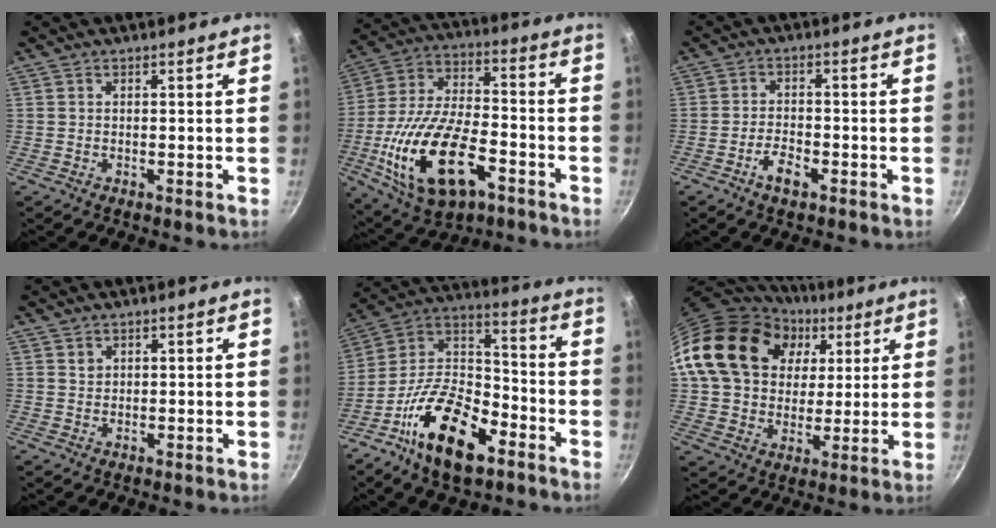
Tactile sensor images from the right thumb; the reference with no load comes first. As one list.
[{"total": 22.3, "force": [-8.1, 11.2, 17.5], "torque": [-0.332, 0.025, -0.143]}, {"total": 4.1, "force": [-2.5, 1.8, 2.8], "torque": [-0.047, 0.017, -0.046]}, {"total": 1.1, "force": [0.6, 0.9, 0.3], "torque": [-0.004, 0.000, 0.010]}, {"total": 20.4, "force": [-10.6, 10.0, 14.3], "torque": [-0.234, 0.065, -0.210]}, {"total": 22.7, "force": [7.4, 17.5, 12.4], "torque": [-0.200, 0.009, 0.131]}]